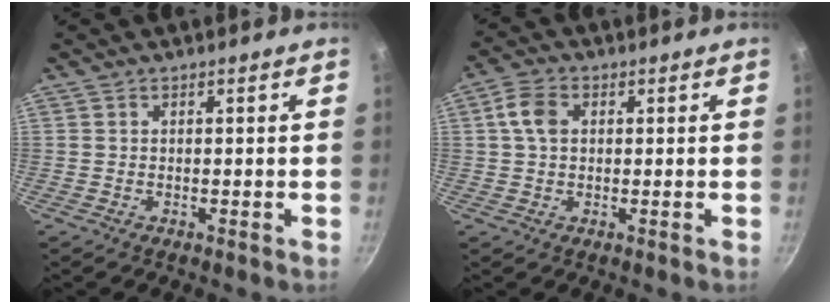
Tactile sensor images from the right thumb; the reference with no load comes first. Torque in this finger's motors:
{"motor_torque": [-0.19, 0.10, 0.22, 0.38, 0.09]}